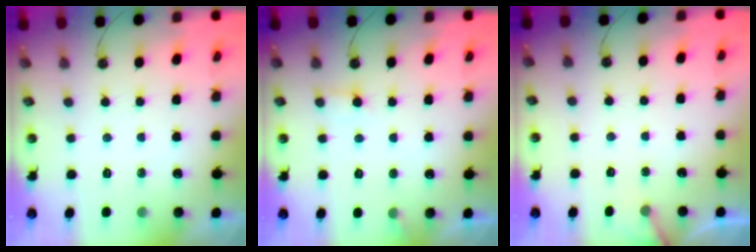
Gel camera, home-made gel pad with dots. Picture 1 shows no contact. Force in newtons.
{"total": 5.4, "press": 5.4, "slide": 0.5}
{"total": 3.6, "press": 3.6, "slide": 0.2}